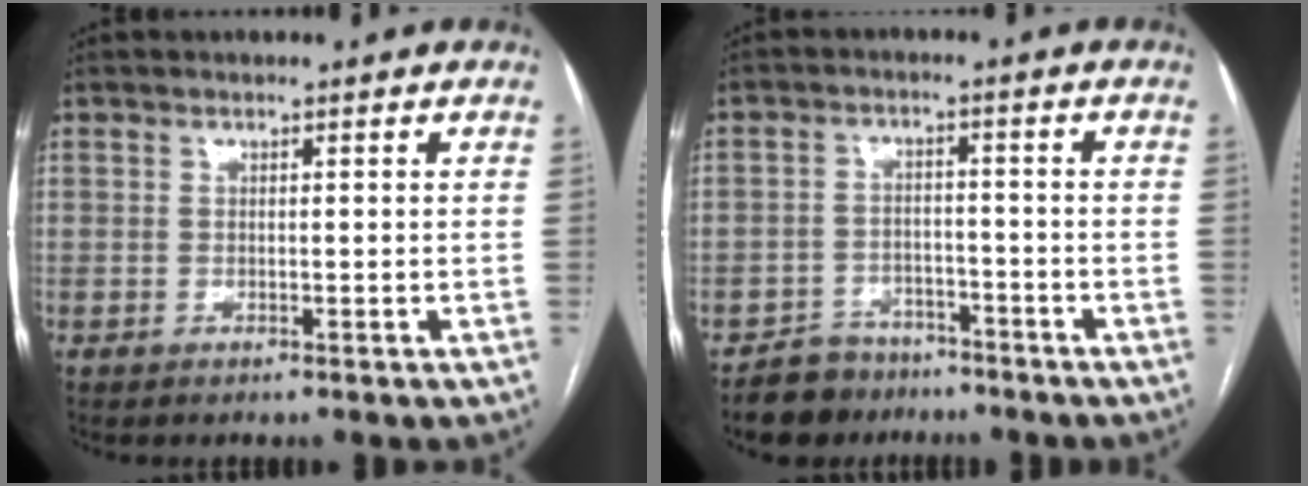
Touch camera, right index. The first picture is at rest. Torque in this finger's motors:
{"motor_torque": [-1.31, -0.83, -1.05, -0.21]}